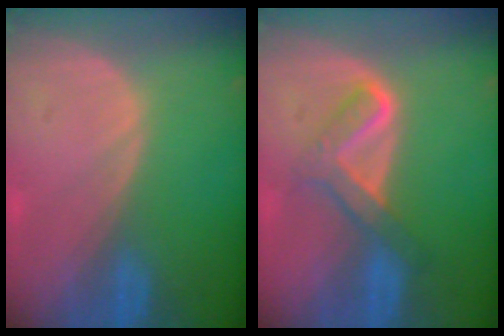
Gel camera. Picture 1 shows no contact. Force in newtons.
{"total": 5.2, "press": 5.1, "slide": 0.6}